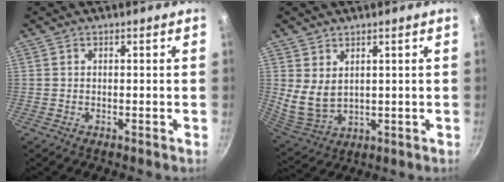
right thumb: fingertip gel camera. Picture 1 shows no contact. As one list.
[{"total": 6.7, "force": [2.4, 4.4, 4.4], "torque": [-0.075, -0.033, 0.061]}]